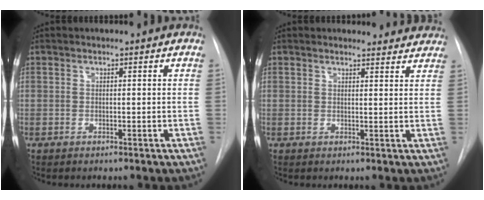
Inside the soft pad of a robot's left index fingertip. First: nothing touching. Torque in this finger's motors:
{"motor_torque": [0.94, -1.20, 0.02, 0.01]}